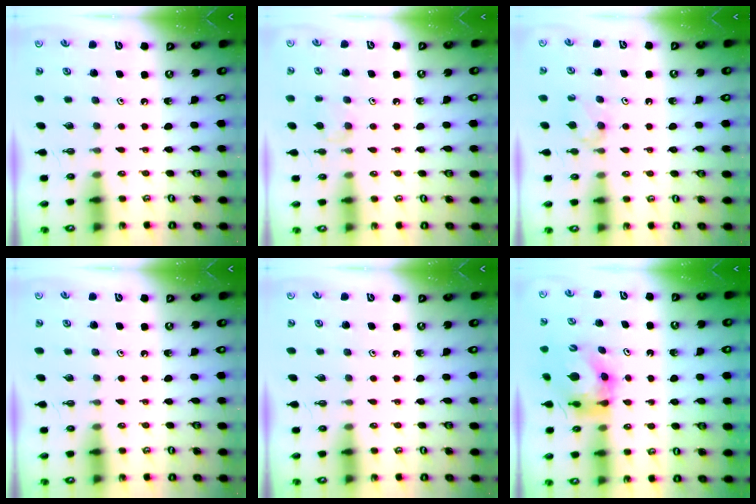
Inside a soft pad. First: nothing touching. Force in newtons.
{"total": 4.8, "press": 4.7, "slide": 0.8}
{"total": 5.5, "press": 5.4, "slide": 0.8}
{"total": 0.0}
{"total": 0.0}
{"total": 6.2, "press": 6.1, "slide": 0.6}